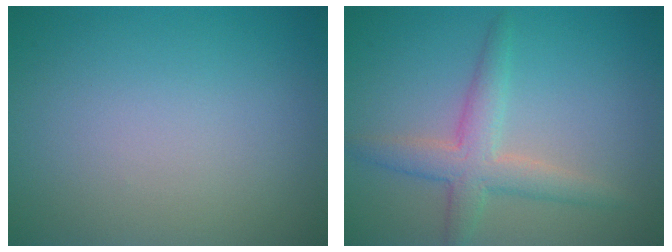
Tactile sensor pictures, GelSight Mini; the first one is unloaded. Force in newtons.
{"total": 3.6, "press": 3.6, "slide": 0.1}